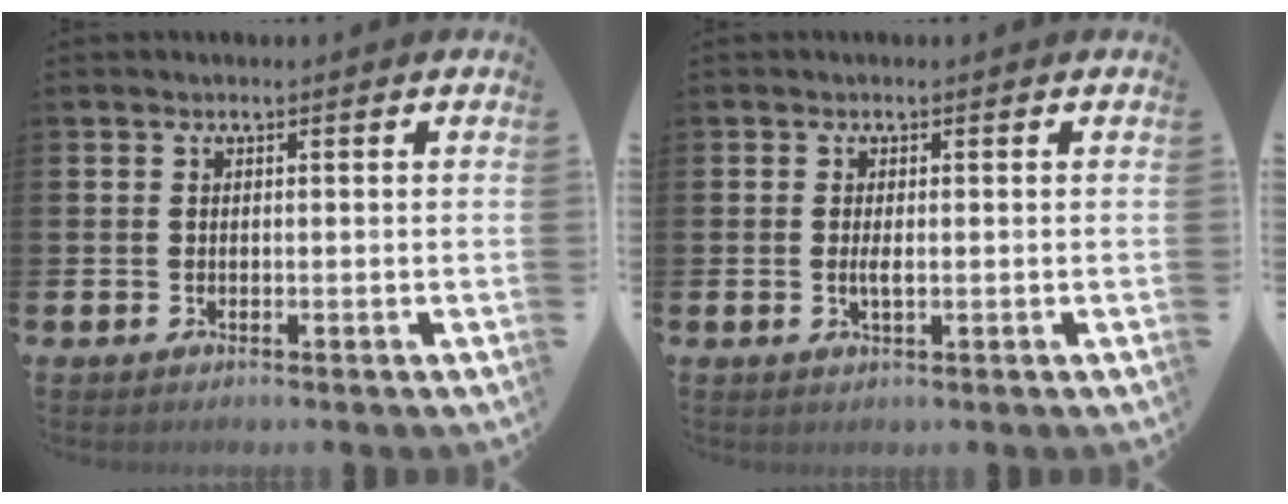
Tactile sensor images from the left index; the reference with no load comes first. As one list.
[{"total": 1.4, "force": [-0.1, 0.4, 1.3], "torque": [-0.025, 0.000, -0.003]}]